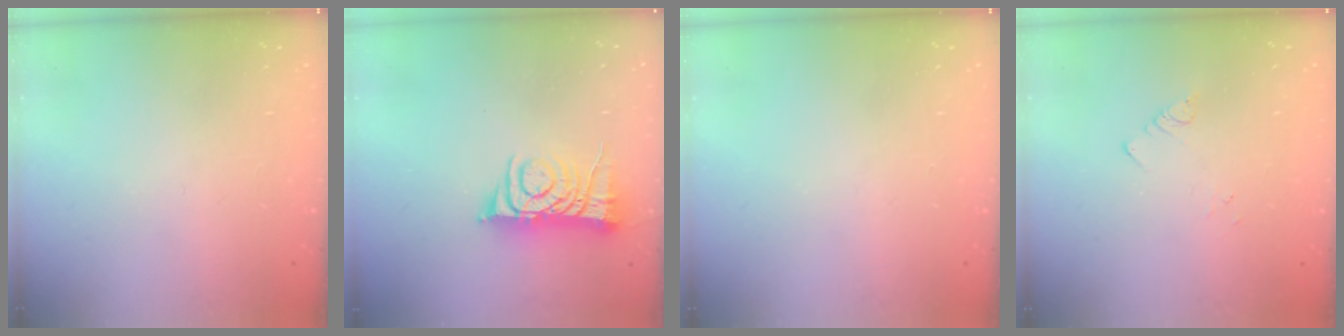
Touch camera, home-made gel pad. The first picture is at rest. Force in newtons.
{"total": 8.6, "press": 8.5, "slide": 1.0}
{"total": 0.0}
{"total": 1.9, "press": 1.9, "slide": 0.2}